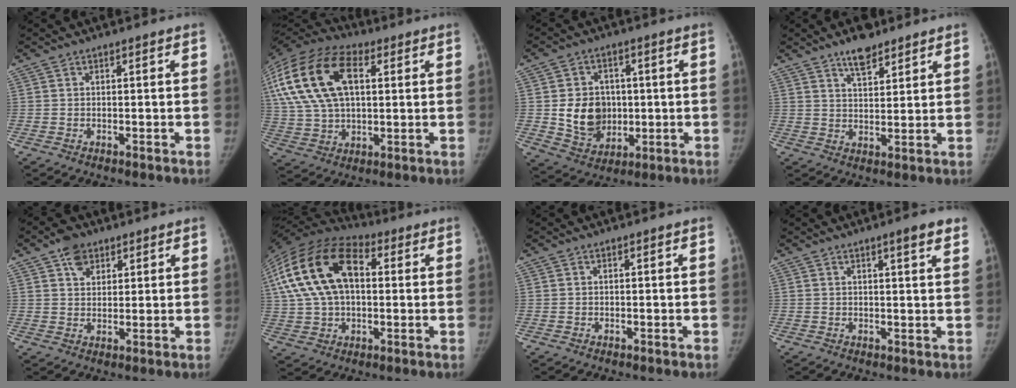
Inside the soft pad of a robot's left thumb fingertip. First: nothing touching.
{"total": 22.7, "force": [6.4, 13.0, 17.5], "torque": [-0.354, 0.015, 0.111]}
{"total": 11.1, "force": [0.0, 9.2, 6.1], "torque": [-0.060, -0.004, 0.013]}
{"total": 6.4, "force": [4.8, 2.7, 3.3], "torque": [-0.028, -0.030, 0.076]}
{"total": 4.6, "force": [2.6, 3.2, 1.9], "torque": [-0.012, -0.011, 0.044]}
{"total": 21.8, "force": [4.5, 13.1, 16.8], "torque": [-0.326, 0.025, 0.071]}
{"total": 0.0}
{"total": 4.2, "force": [2.6, 0.4, 3.2], "torque": [-0.036, -0.011, 0.032]}